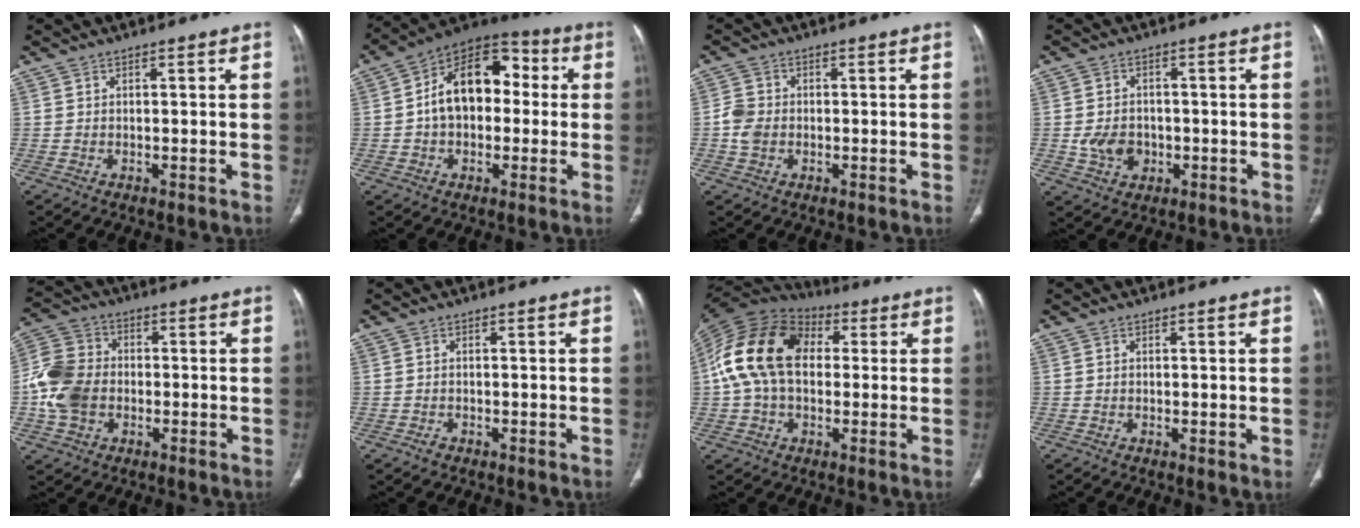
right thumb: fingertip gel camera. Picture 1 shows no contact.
{"total": 15.9, "force": [0.9, 10.8, 11.6], "torque": [-0.149, 0.042, 0.002]}
{"total": 3.7, "force": [-0.6, 3.1, 2.1], "torque": [-0.038, 0.009, -0.015]}
{"total": 5.9, "force": [-1.2, 4.7, 3.4], "torque": [-0.040, 0.006, -0.014]}
{"total": 11.0, "force": [-1.8, 8.7, 6.5], "torque": [-0.127, 0.023, -0.039]}
{"total": 0.9, "force": [-0.6, 0.6, 0.3], "torque": [-0.005, 0.000, -0.012]}
{"total": 18.1, "force": [2.1, 12.4, 13.0], "torque": [-0.245, 0.037, 0.029]}
{"total": 0.6, "force": [0.1, 0.1, 0.6], "torque": [-0.016, -0.005, 0.000]}